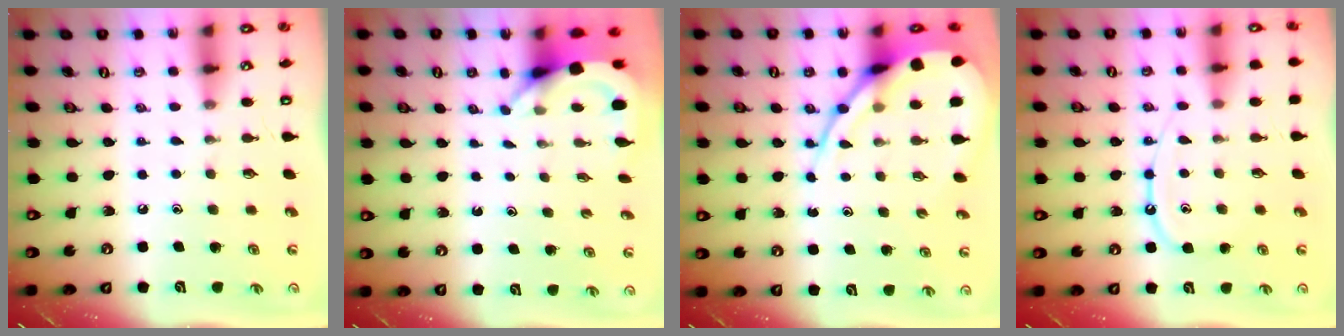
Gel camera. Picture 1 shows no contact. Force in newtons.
{"total": 3.7, "press": 3.7, "slide": 0.2}
{"total": 11.3, "press": 11.3, "slide": 1.0}
{"total": 9.2, "press": 9.2, "slide": 0.9}